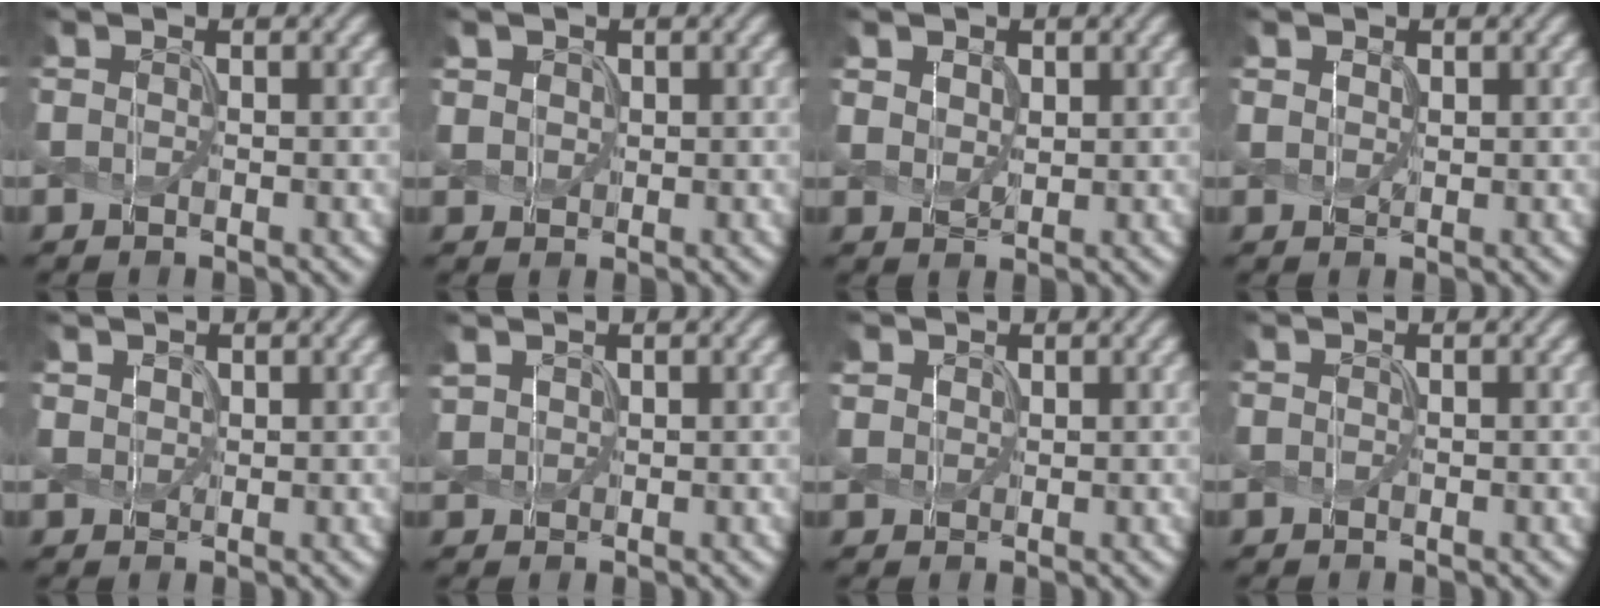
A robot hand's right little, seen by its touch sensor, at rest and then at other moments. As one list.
[{"total": 1.4, "force": [0.6, 1.1, 0.4], "torque": [-0.014, -0.002, 0.016]}, {"total": 1.7, "force": [0.9, 1.2, 0.7], "torque": [-0.022, -0.002, 0.018]}, {"total": 0.9, "force": [0.6, 0.7, 0.3], "torque": [-0.007, -0.003, 0.014]}, {"total": 1.1, "force": [0.7, 0.8, 0.2], "torque": [-0.008, -0.001, 0.016]}, {"total": 1.5, "force": [1.0, 1.0, 0.4], "torque": [-0.018, 0.002, 0.025]}, {"total": 1.8, "force": [1.1, 1.4, 0.5], "torque": [-0.020, 0.000, 0.026]}, {"total": 0.0}]